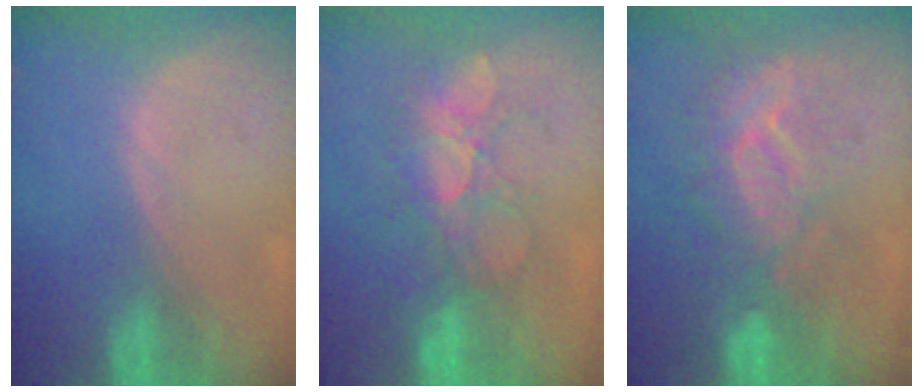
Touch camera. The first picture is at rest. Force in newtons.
{"total": 6.8, "press": 6.6, "slide": 1.6}
{"total": 9.0, "press": 8.9, "slide": 1.7}